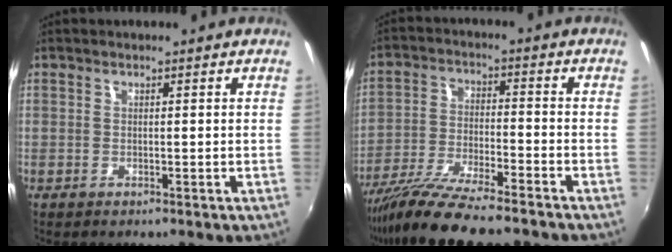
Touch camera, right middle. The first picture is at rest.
{"total": 13.7, "force": [-11.4, 1.2, 7.5], "torque": [-0.154, -0.034, -0.203]}